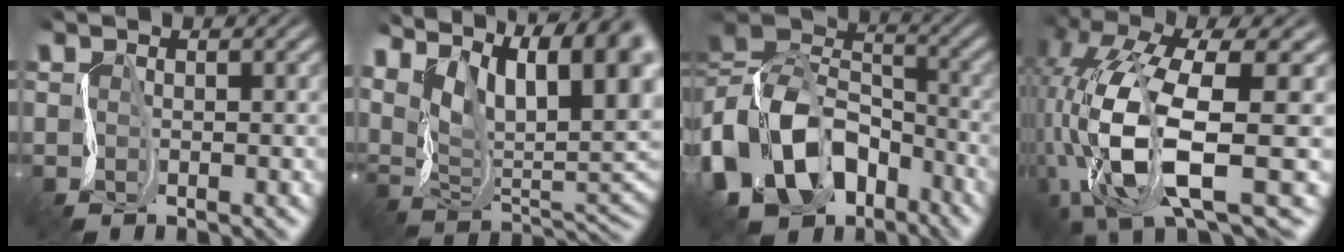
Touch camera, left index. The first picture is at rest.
{"total": 16.1, "force": [7.7, 7.6, 11.9], "torque": [-0.191, 0.055, 0.117]}
{"total": 14.5, "force": [-7.1, 10.3, 7.5], "torque": [-0.178, -0.005, -0.139]}
{"total": 12.0, "force": [-3.1, 5.0, 10.4], "torque": [-0.233, -0.018, -0.054]}